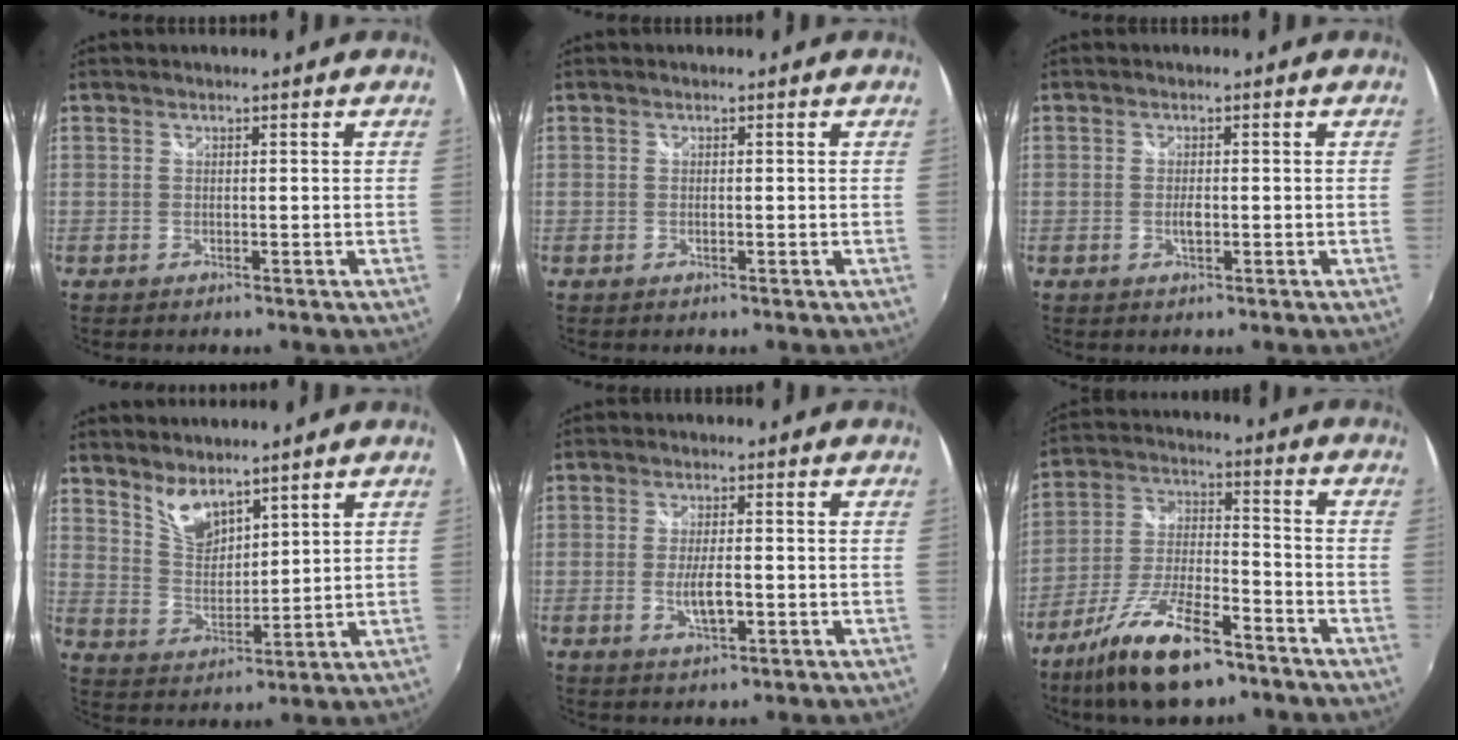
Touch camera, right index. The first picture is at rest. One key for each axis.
{"total": 0.0}
{"total": 1.7, "fx": -0.4, "fy": 0.7, "fz": 1.5, "tx": -0.029, "ty": -0.002, "tz": -0.008}
{"total": 6.9, "fx": 5.4, "fy": 2.7, "fz": 3.2, "tx": -0.052, "ty": -0.002, "tz": 0.109}
{"total": 4.8, "fx": -1.2, "fy": 1.4, "fz": 4.5, "tx": -0.086, "ty": -0.007, "tz": -0.019}
{"total": 16.9, "fx": -11.2, "fy": 5.5, "fz": 11.4, "tx": -0.232, "ty": -0.024, "tz": -0.202}